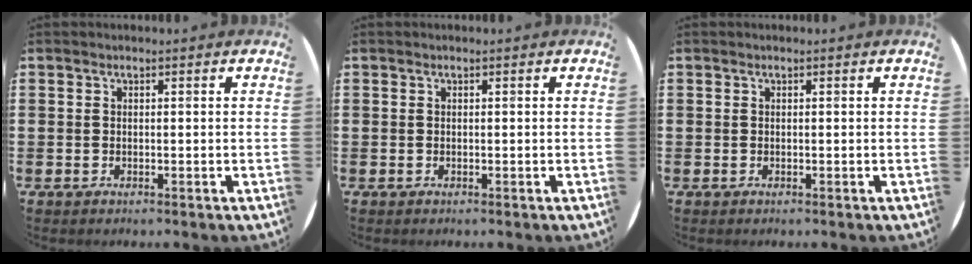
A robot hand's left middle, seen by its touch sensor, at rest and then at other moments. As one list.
[{"total": 0.0}, {"total": 0.0}]